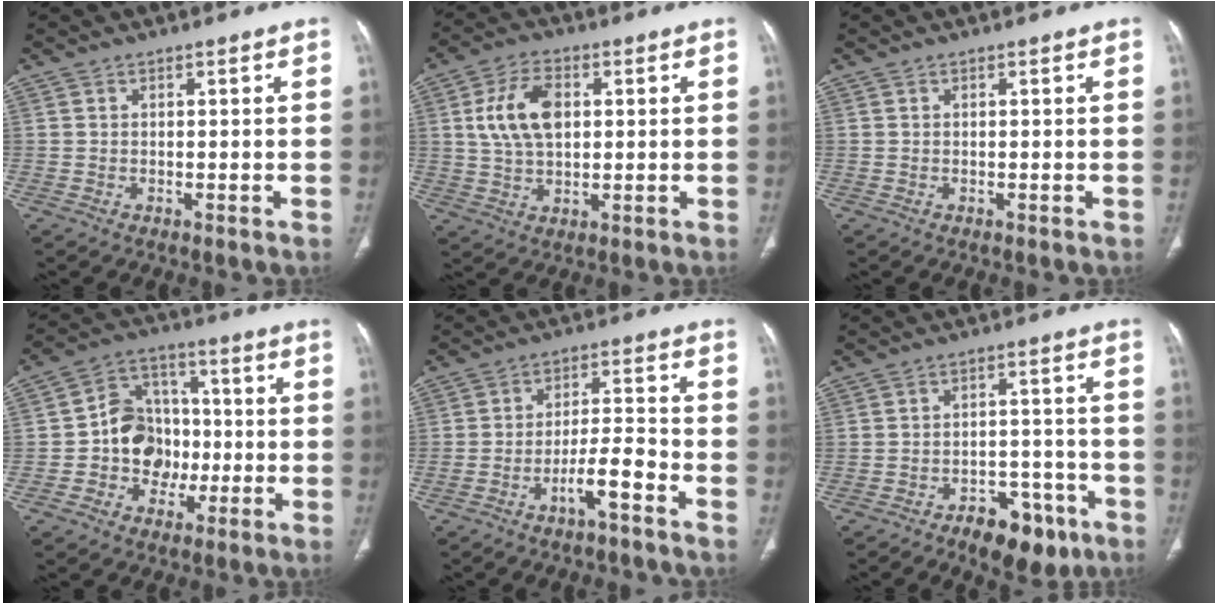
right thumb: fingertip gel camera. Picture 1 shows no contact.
{"total": 10.3, "force": [2.0, 6.3, 7.9], "torque": [-0.143, 0.003, 0.041]}
{"total": 0.0}
{"total": 11.6, "force": [-1.9, 10.1, 5.5], "torque": [-0.039, 0.035, -0.039]}
{"total": 7.0, "force": [-4.1, 1.5, 5.5], "torque": [-0.099, 0.039, -0.071]}
{"total": 11.6, "force": [-7.2, 5.9, 6.9], "torque": [-0.067, 0.051, -0.101]}